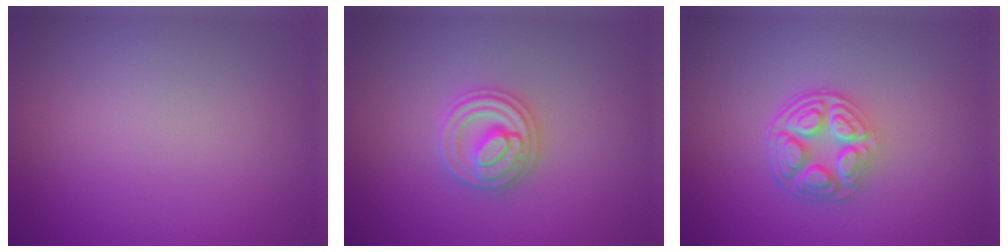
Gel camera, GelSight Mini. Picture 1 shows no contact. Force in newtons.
{"total": 3.7, "press": 3.7, "slide": 0.4}
{"total": 5.0, "press": 3.7, "slide": 3.3}